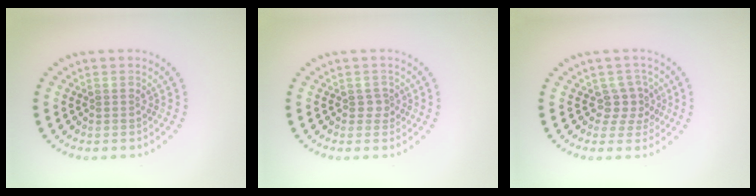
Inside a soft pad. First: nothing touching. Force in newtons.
{"total": 1.0, "press": 0.7, "slide": 0.8}
{"total": 2.1, "press": 1.6, "slide": 1.4}